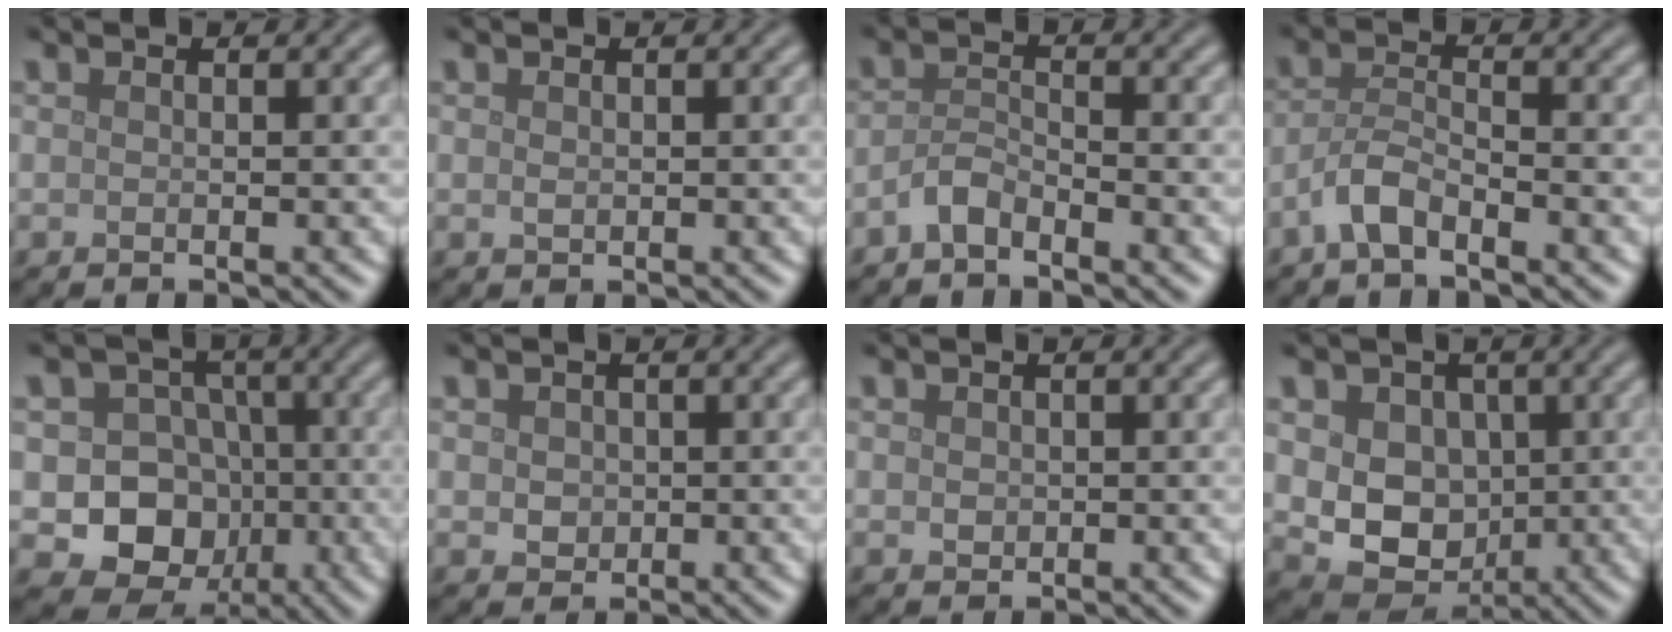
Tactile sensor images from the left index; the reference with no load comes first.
{"total": 0.7, "force": [0.0, 0.6, 0.4], "torque": [-0.008, -0.001, 0.001]}
{"total": 2.1, "force": [-1.7, 0.7, 1.0], "torque": [-0.023, 0.007, -0.040]}
{"total": 3.0, "force": [-2.1, 0.9, 1.9], "torque": [-0.042, 0.008, -0.050]}
{"total": 8.0, "force": [-1.6, 7.1, 3.3], "torque": [-0.029, -0.006, -0.053]}
{"total": 1.7, "force": [0.2, 1.5, 0.8], "torque": [-0.015, -0.004, 0.003]}
{"total": 1.0, "force": [0.1, 0.9, 0.4], "torque": [-0.005, -0.002, 0.002]}
{"total": 7.3, "force": [0.5, 5.8, 4.3], "torque": [-0.063, -0.005, 0.002]}